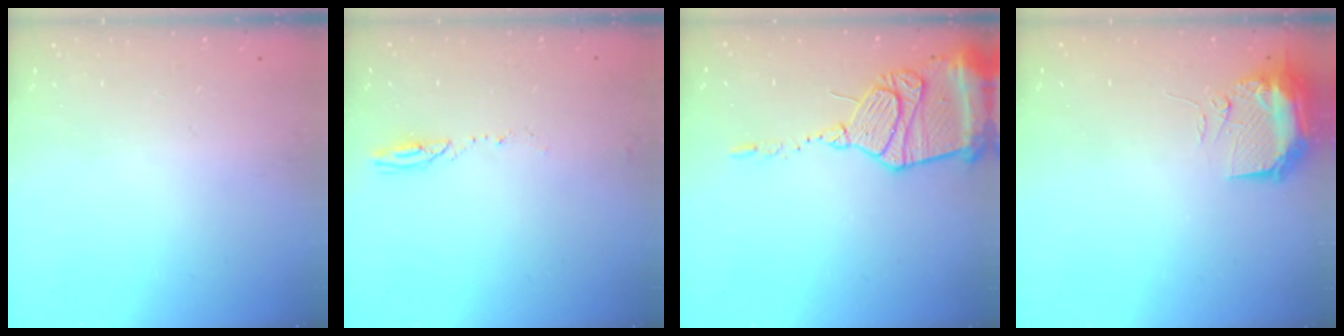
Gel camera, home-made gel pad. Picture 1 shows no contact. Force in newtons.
{"total": 4.7, "press": 4.7, "slide": 0.5}
{"total": 17.8, "press": 17.7, "slide": 1.5}
{"total": 10.0, "press": 9.9, "slide": 1.6}